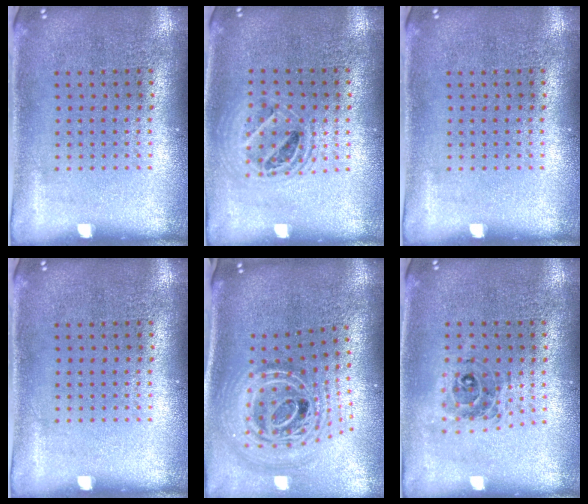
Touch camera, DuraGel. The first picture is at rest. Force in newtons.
{"total": 1.4, "press": 1.3, "slide": 0.6}
{"total": 0.0}
{"total": 0.0}
{"total": 3.0, "press": 2.0, "slide": 2.2}
{"total": 0.7, "press": 0.7, "slide": 0.1}